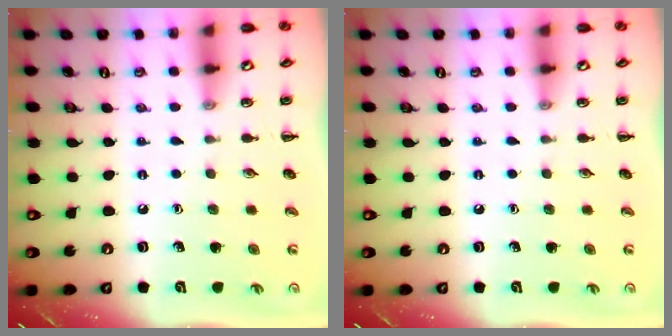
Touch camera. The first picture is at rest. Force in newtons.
{"total": 0.0}